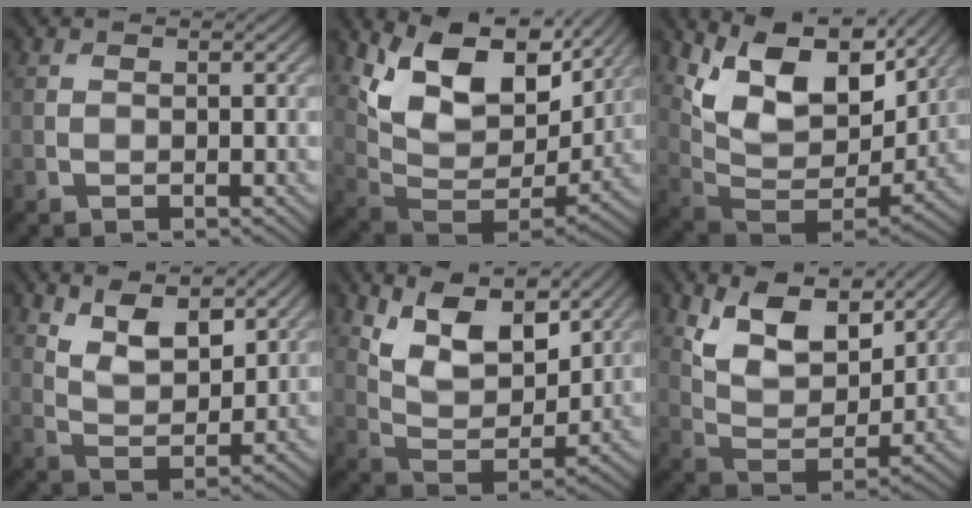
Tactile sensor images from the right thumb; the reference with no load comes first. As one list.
[{"total": 14.2, "force": [7.4, 8.0, 9.1], "torque": [-0.194, 0.001, 0.146]}, {"total": 13.6, "force": [7.5, 7.2, 8.7], "torque": [-0.187, 0.004, 0.143]}, {"total": 6.5, "force": [4.2, 2.8, 4.1], "torque": [-0.076, -0.018, 0.082]}, {"total": 10.3, "force": [6.5, 4.5, 6.6], "torque": [-0.140, -0.011, 0.115]}, {"total": 9.7, "force": [5.9, 4.7, 6.1], "torque": [-0.128, -0.010, 0.108]}]